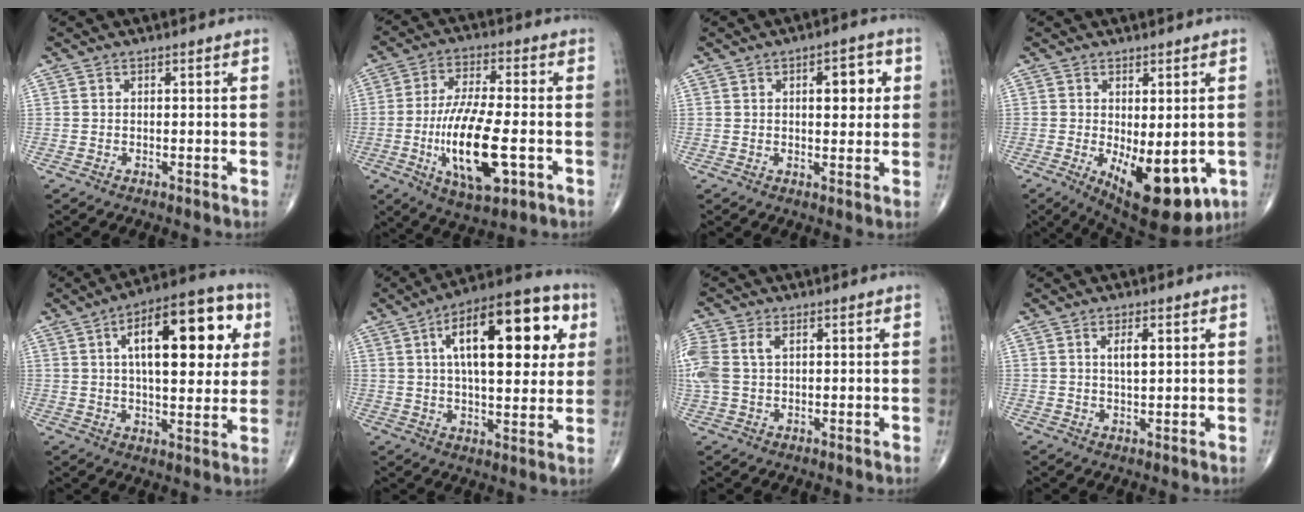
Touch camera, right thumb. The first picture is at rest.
{"total": 16.2, "force": [-3.9, 5.6, 14.7], "torque": [-0.274, 0.002, -0.061]}
{"total": 6.4, "force": [1.5, 3.0, 5.4], "torque": [-0.048, 0.000, 0.018]}
{"total": 13.8, "force": [-4.0, 6.0, 11.8], "torque": [-0.155, -0.021, -0.037]}
{"total": 20.2, "force": [5.7, 8.6, 17.4], "torque": [-0.219, 0.005, 0.075]}
{"total": 22.1, "force": [6.4, 9.4, 19.0], "torque": [-0.256, 0.005, 0.087]}
{"total": 8.5, "force": [1.9, 5.3, 6.4], "torque": [-0.185, 0.021, 0.043]}
{"total": 3.3, "force": [1.2, 1.1, 3.0], "torque": [-0.049, -0.005, 0.019]}